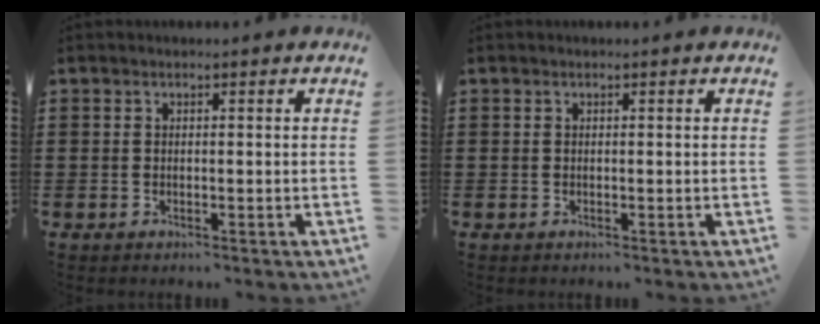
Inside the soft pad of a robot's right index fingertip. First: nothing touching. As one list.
[{"total": 0.0}]